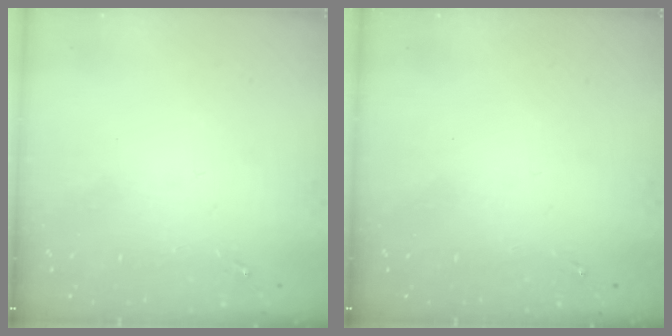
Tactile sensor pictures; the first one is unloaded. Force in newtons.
{"total": 0.0}